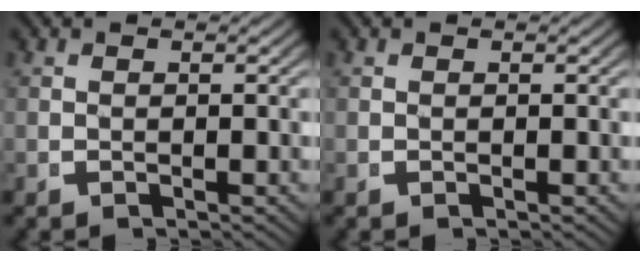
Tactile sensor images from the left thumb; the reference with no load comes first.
{"total": 0.0}